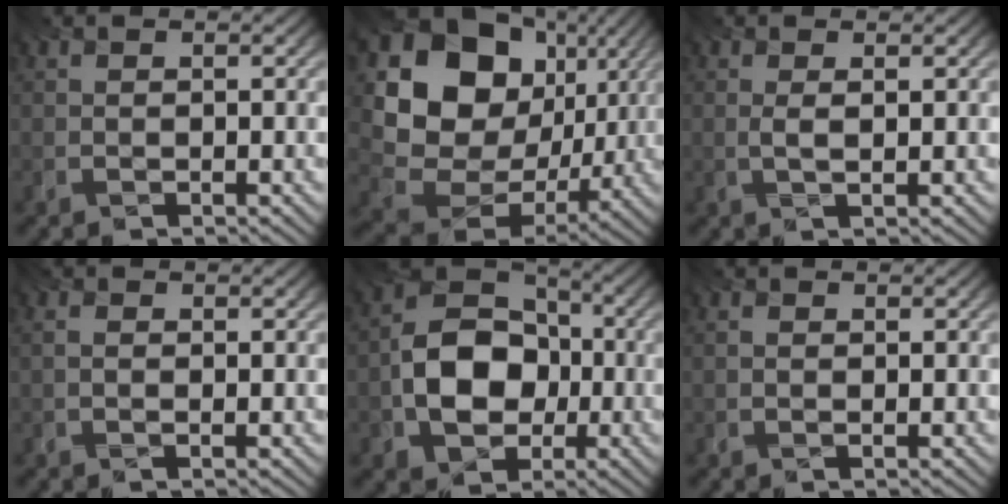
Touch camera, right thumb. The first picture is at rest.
{"total": 17.2, "force": [3.3, 14.1, 9.3], "torque": [-0.210, -0.009, 0.073]}
{"total": 1.1, "force": [0.0, 0.2, 1.1], "torque": [-0.018, -0.001, 0.002]}
{"total": 0.6, "force": [-0.2, 0.3, 0.5], "torque": [-0.010, 0.000, -0.001]}
{"total": 9.9, "force": [-2.8, 7.6, 5.6], "torque": [-0.109, -0.001, -0.061]}
{"total": 0.0}